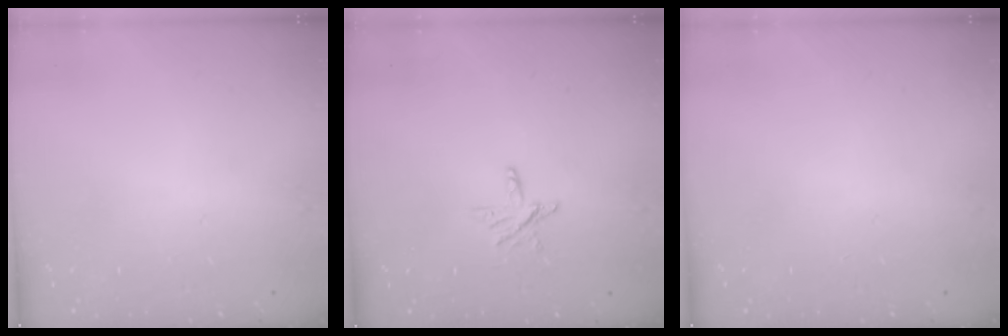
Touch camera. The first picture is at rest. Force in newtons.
{"total": 5.2, "press": 5.2, "slide": 0.5}
{"total": 0.0}